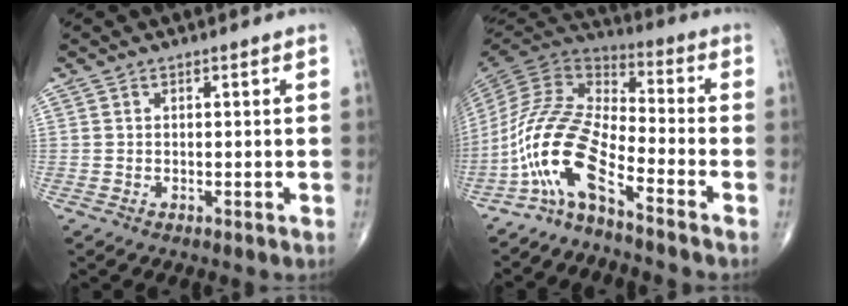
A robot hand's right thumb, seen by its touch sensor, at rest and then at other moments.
{"total": 12.7, "force": [-7.7, 3.1, 9.6], "torque": [-0.206, 0.073, -0.163]}